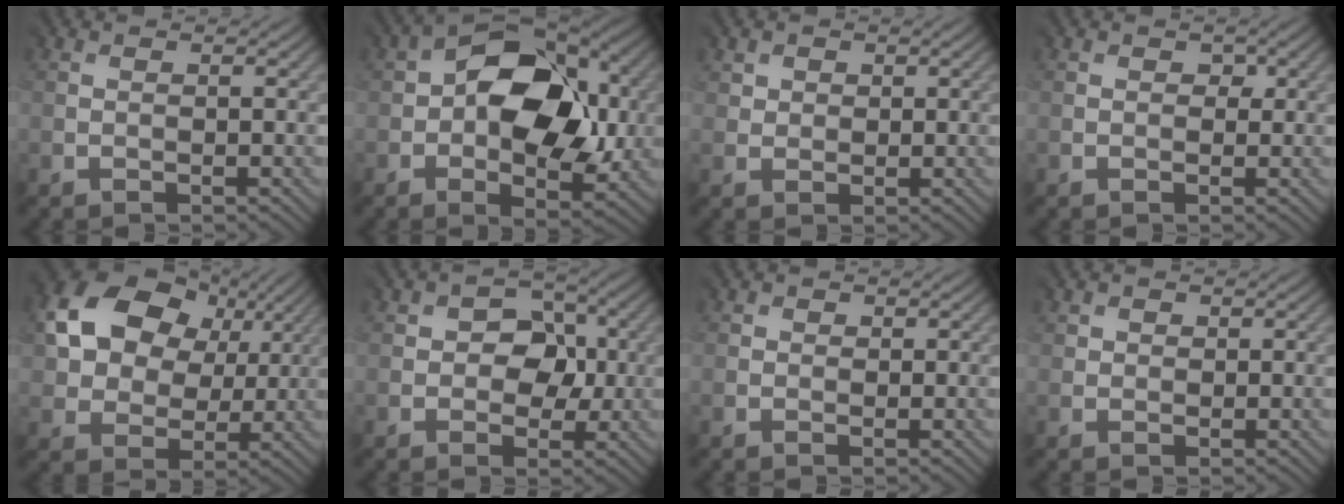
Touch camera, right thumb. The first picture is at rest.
{"total": 14.6, "force": [1.8, 9.4, 11.1], "torque": [-0.173, 0.001, 0.031]}
{"total": 1.8, "force": [1.3, 1.2, -0.3], "torque": [-0.002, 0.001, 0.018]}
{"total": 0.9, "force": [0.5, 0.6, 0.3], "torque": [-0.001, 0.001, 0.009]}
{"total": 13.5, "force": [5.7, 9.6, 7.5], "torque": [-0.169, 0.024, 0.104]}
{"total": 4.5, "force": [0.4, 3.5, 2.8], "torque": [-0.033, 0.005, -0.005]}
{"total": 0.7, "force": [0.2, 0.2, -0.7], "torque": [0.011, -0.001, -0.001]}
{"total": 1.1, "force": [0.9, 0.6, -0.4], "torque": [0.003, 0.001, 0.011]}